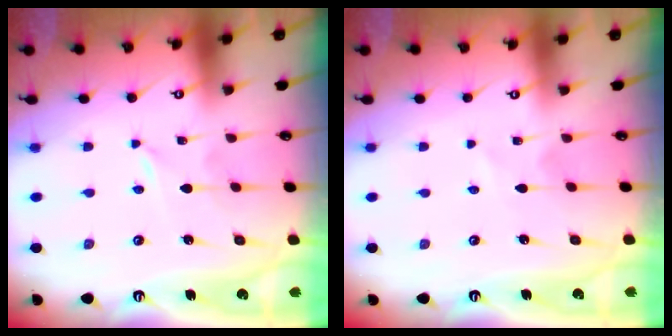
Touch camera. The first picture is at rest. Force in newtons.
{"total": 0.5, "press": 0.5, "slide": 0.1}